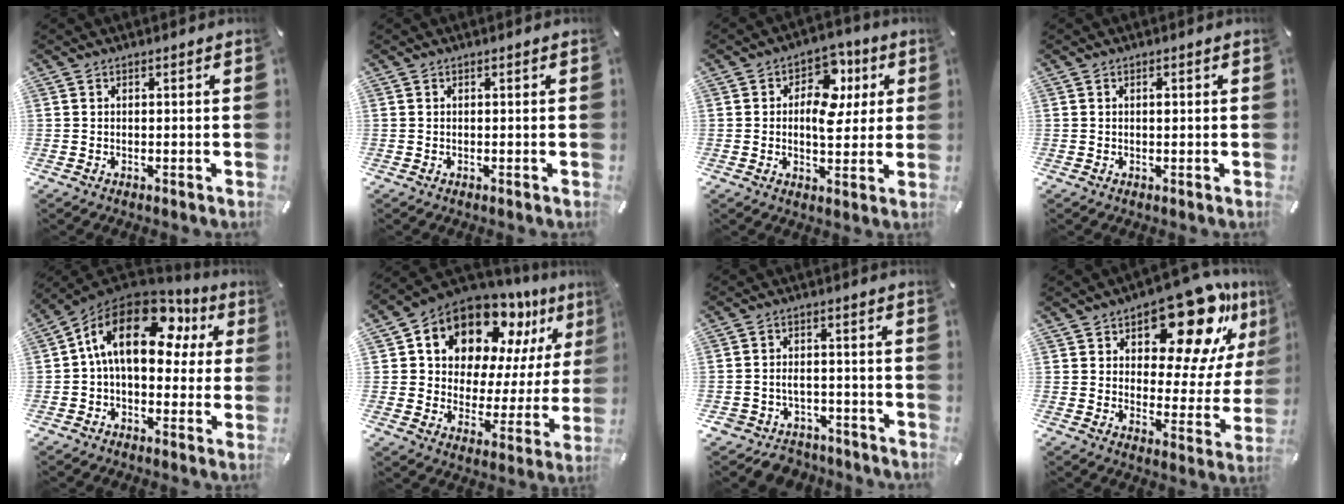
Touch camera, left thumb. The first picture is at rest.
{"total": 0.0}
{"total": 11.4, "force": [2.6, 7.8, 7.8], "torque": [-0.103, -0.005, 0.043]}
{"total": 0.8, "force": [0.2, 0.3, 0.7], "torque": [-0.014, 0.000, 0.002]}
{"total": 18.7, "force": [5.5, 10.9, 14.2], "torque": [-0.253, -0.012, 0.090]}
{"total": 14.0, "force": [11.1, 7.5, 4.0], "torque": [-0.090, -0.098, 0.200]}
{"total": 4.7, "force": [-2.9, 3.6, 1.0], "torque": [-0.025, 0.010, -0.056]}
{"total": 19.4, "force": [13.8, 8.0, 11.0], "torque": [-0.153, -0.105, 0.231]}